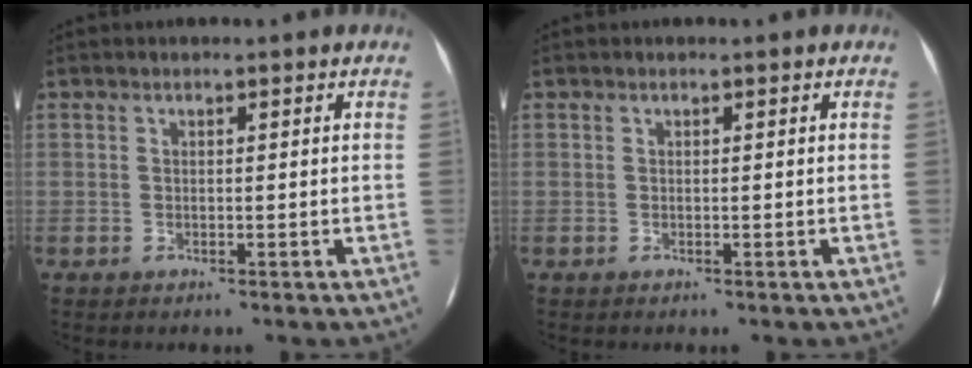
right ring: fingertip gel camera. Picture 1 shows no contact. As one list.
[{"total": 0.0}]